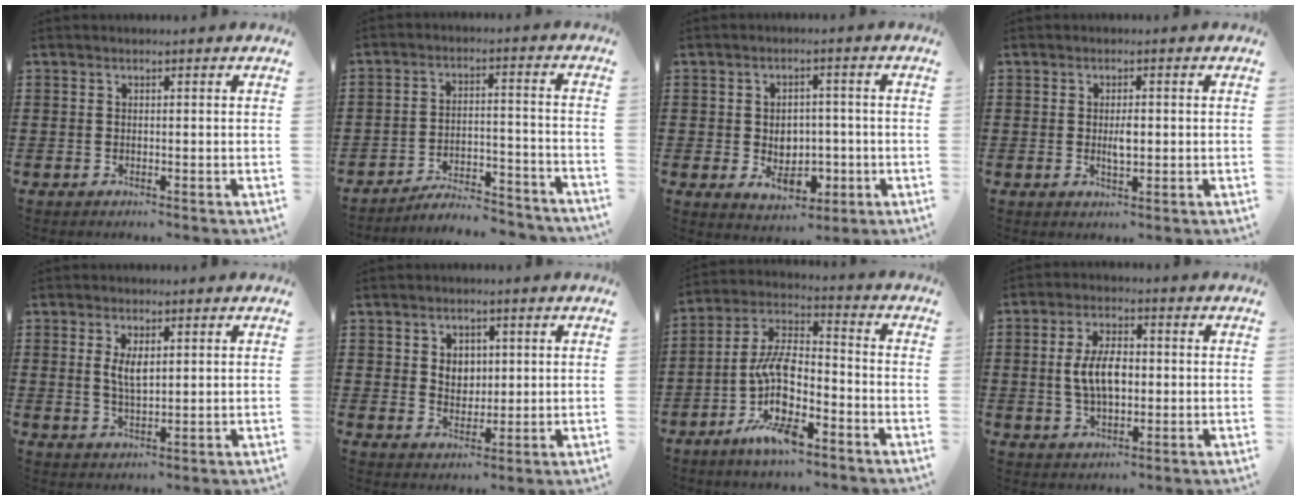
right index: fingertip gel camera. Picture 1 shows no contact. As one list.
[{"total": 5.8, "force": [-5.6, 0.6, 1.6], "torque": [-0.025, 0.009, -0.107]}, {"total": 5.2, "force": [-0.9, 4.2, 3.0], "torque": [-0.038, 0.003, -0.021]}, {"total": 2.5, "force": [0.0, 0.9, 2.4], "torque": [-0.044, -0.001, -0.001]}, {"total": 3.6, "force": [1.0, 1.5, 3.2], "torque": [-0.057, 0.002, 0.015]}, {"total": 3.4, "force": [1.0, 2.9, 1.5], "torque": [-0.031, 0.009, 0.014]}, {"total": 10.8, "force": [-5.0, 4.4, 8.5], "torque": [-0.191, -0.009, -0.099]}, {"total": 6.9, "force": [0.3, 3.6, 5.9], "torque": [-0.118, 0.005, -0.002]}]